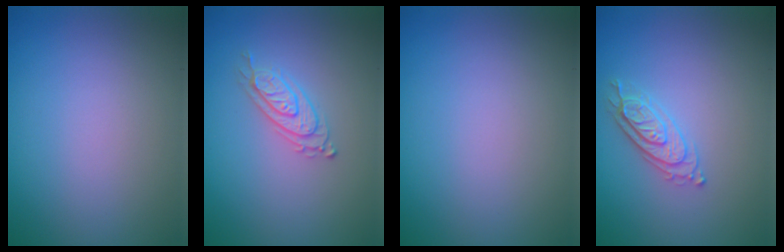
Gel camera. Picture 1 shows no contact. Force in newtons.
{"total": 2.3, "press": 2.1, "slide": 0.9}
{"total": 0.0}
{"total": 2.4, "press": 2.3, "slide": 0.5}